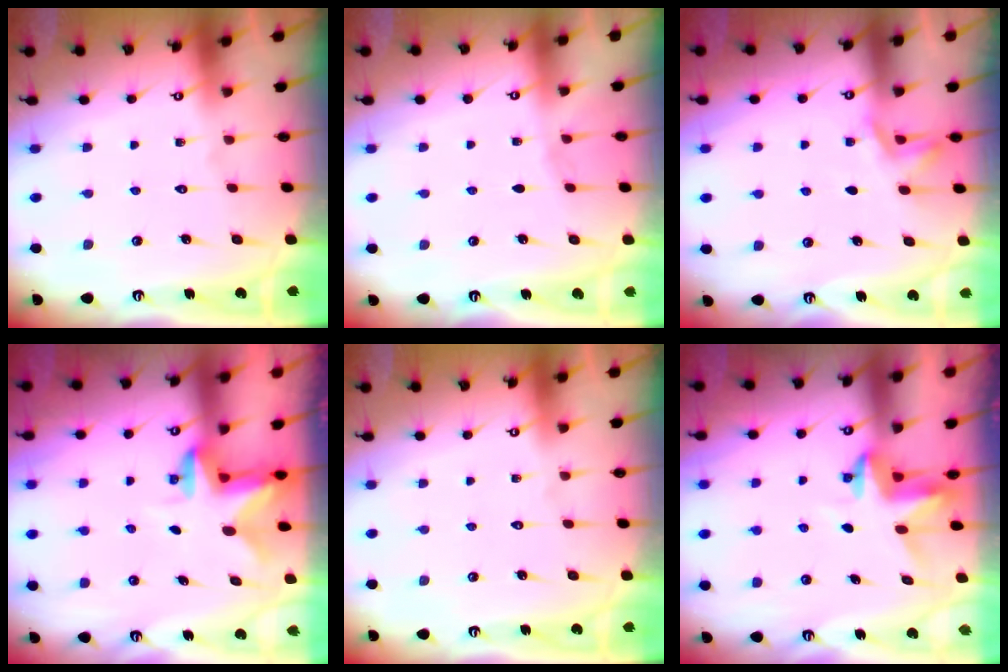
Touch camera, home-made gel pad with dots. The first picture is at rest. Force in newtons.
{"total": 2.9, "press": 2.9, "slide": 0.4}
{"total": 3.7, "press": 3.2, "slide": 1.8}
{"total": 2.4, "press": 2.3, "slide": 0.4}
{"total": 0.0}
{"total": 3.7, "press": 3.7, "slide": 0.3}